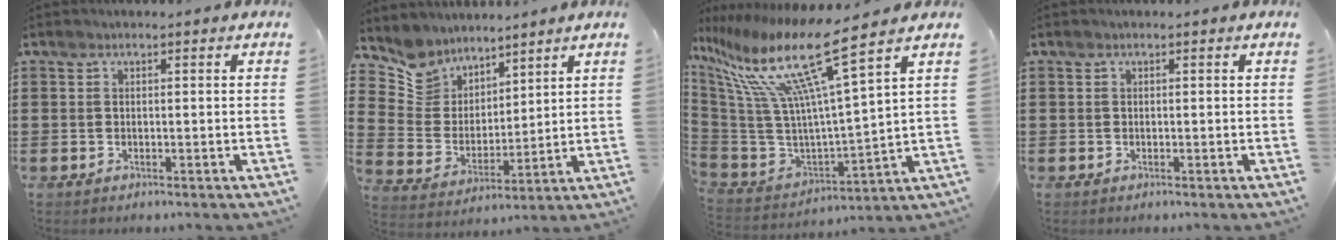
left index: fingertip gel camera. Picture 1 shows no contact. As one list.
[{"total": 7.2, "force": [6.0, 3.9, -0.6], "torque": [-0.040, -0.047, 0.116]}, {"total": 15.4, "force": [9.4, 2.0, 12.0], "torque": [-0.265, -0.057, 0.146]}, {"total": 0.0}]